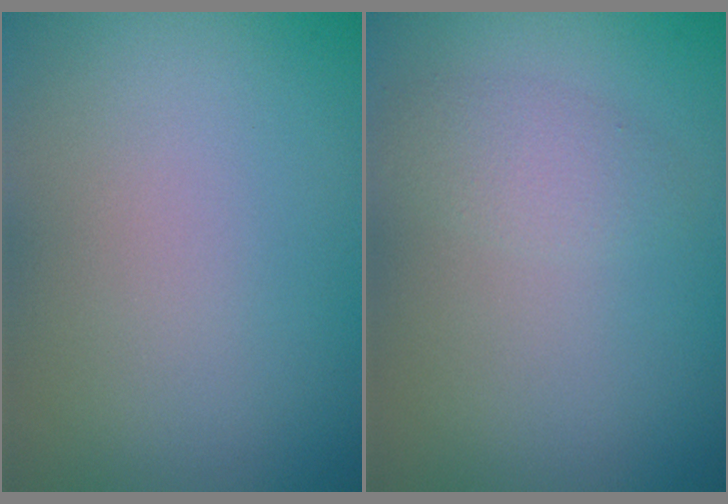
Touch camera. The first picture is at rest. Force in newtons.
{"total": 1.8, "press": 1.8, "slide": 0.1}